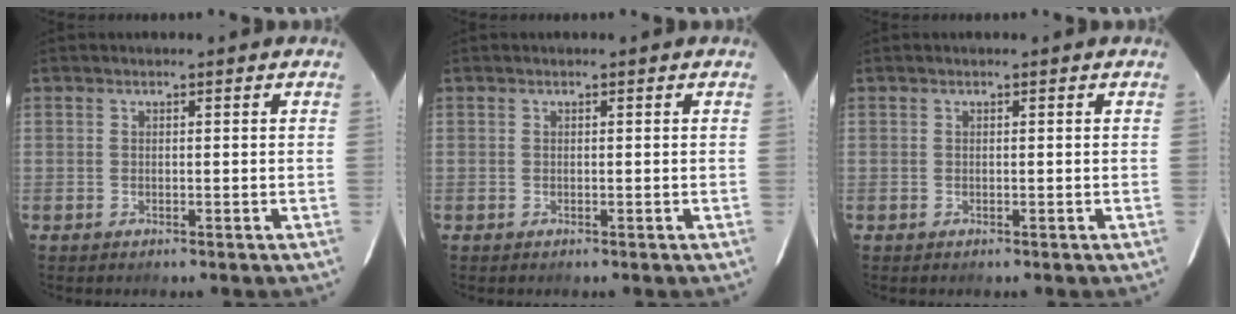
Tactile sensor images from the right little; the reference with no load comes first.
{"total": 0.0}
{"total": 0.0}